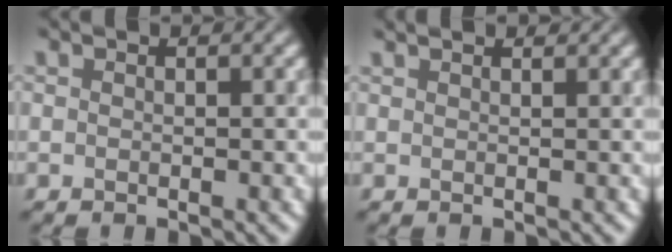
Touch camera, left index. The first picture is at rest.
{"total": 1.1, "force": [1.1, 0.0, 0.2], "torque": [-0.003, 0.005, 0.017]}